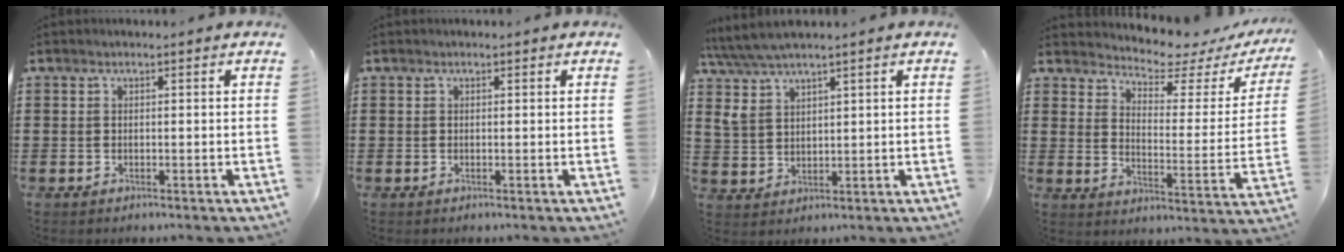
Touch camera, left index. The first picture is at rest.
{"total": 0.0}
{"total": 4.8, "force": [3.8, 1.7, 2.4], "torque": [-0.062, -0.004, 0.069]}
{"total": 3.8, "force": [3.6, 0.7, 1.1], "torque": [-0.039, -0.034, 0.052]}